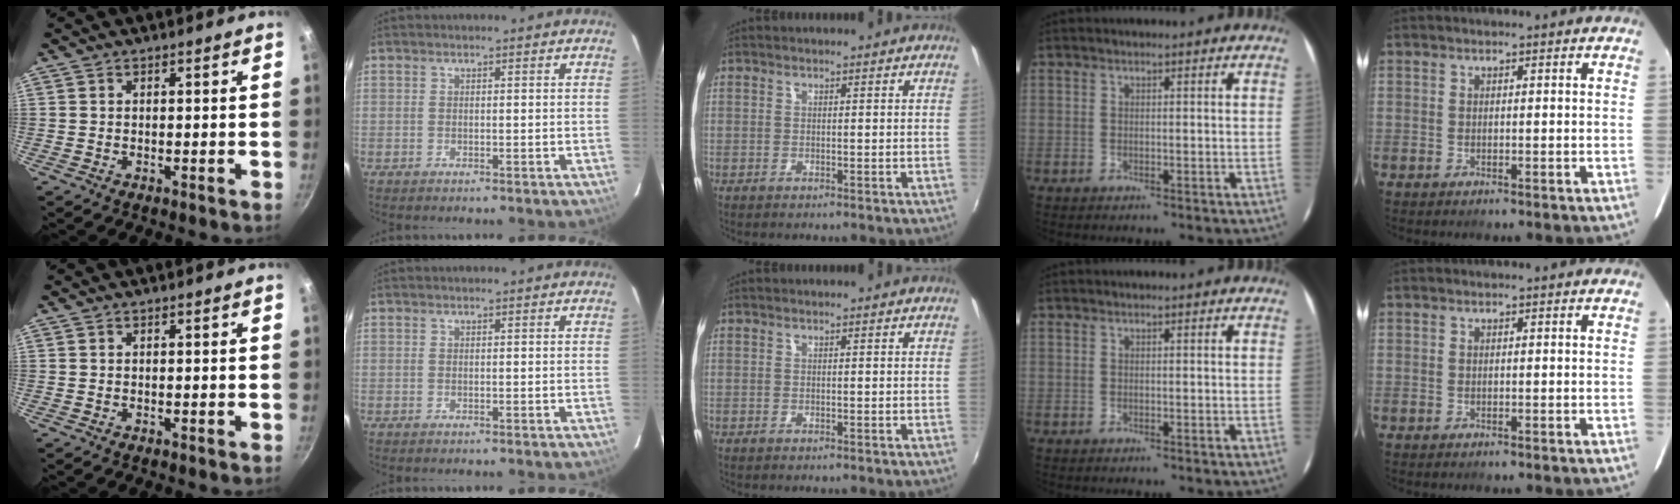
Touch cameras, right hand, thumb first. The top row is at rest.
{}